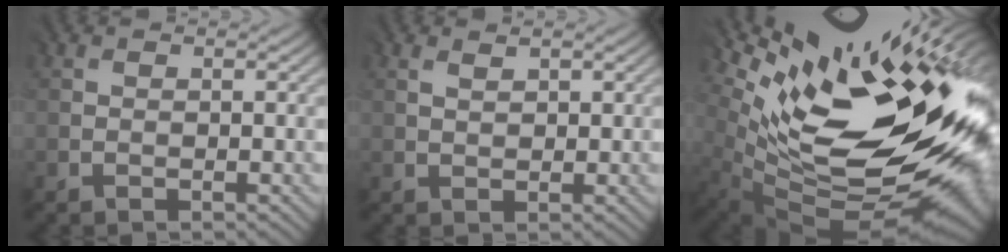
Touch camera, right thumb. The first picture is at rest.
{"total": 1.2, "force": [0.9, 0.7, 0.6], "torque": [-0.014, 0.000, 0.019]}
{"total": 17.5, "force": [4.0, 7.6, 15.2], "torque": [-0.178, 0.020, 0.098]}